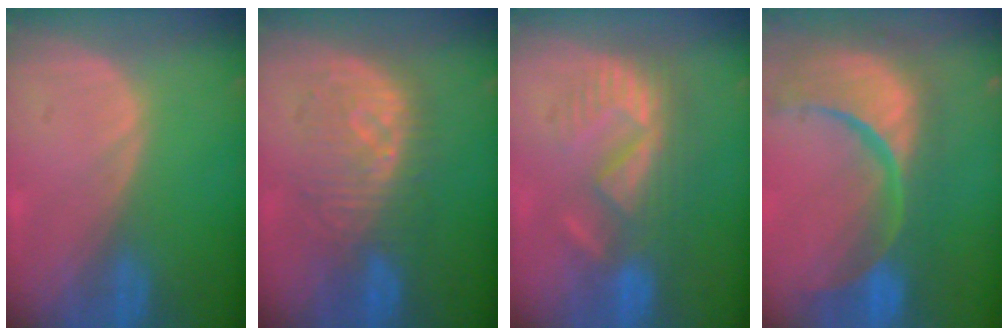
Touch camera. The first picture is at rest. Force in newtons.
{"total": 8.4, "press": 8.4, "slide": 1.0}
{"total": 8.8, "press": 8.2, "slide": 3.3}
{"total": 15.3, "press": 12.1, "slide": 9.4}